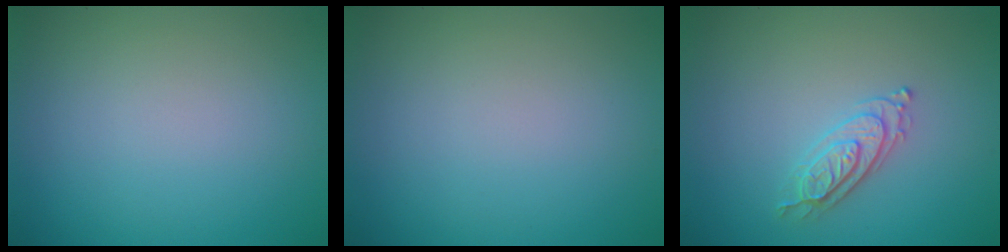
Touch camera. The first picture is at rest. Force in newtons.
{"total": 0.0}
{"total": 2.2, "press": 2.2, "slide": 0.4}